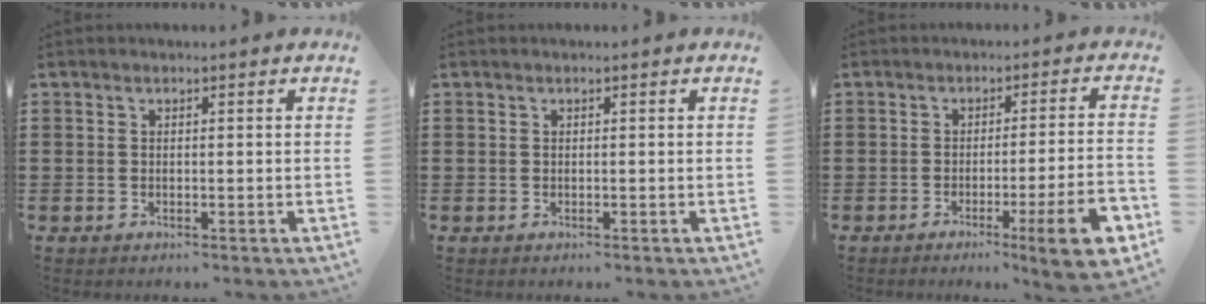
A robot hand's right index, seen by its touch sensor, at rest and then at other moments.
{"total": 0.0}
{"total": 9.1, "force": [-4.1, 0.5, 8.1], "torque": [-0.122, -0.010, -0.072]}